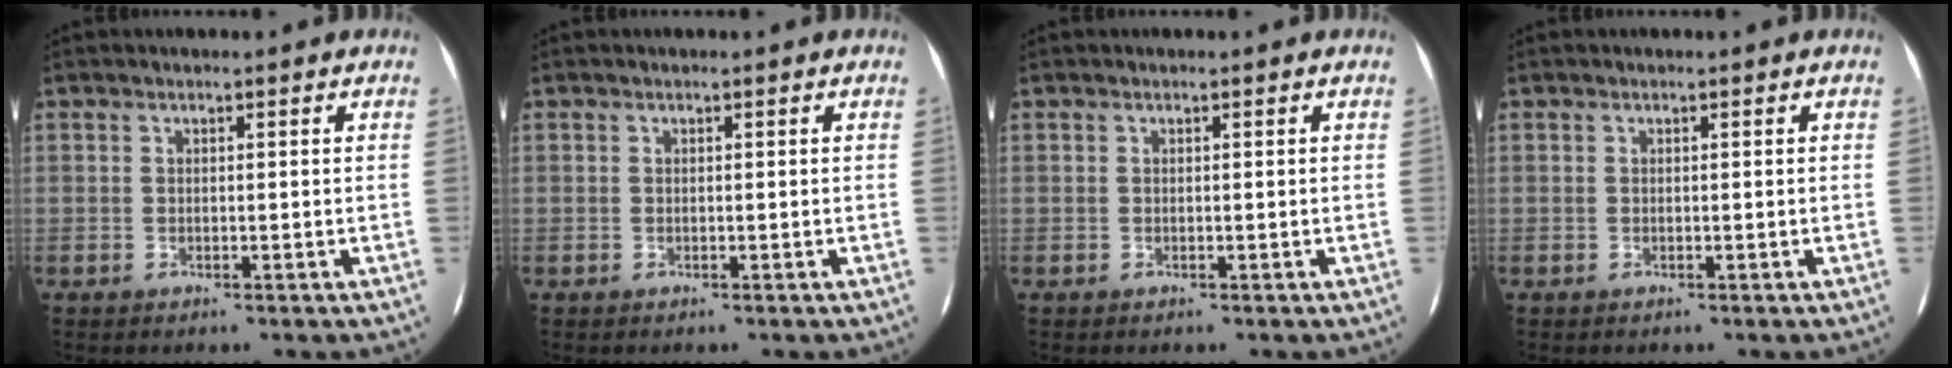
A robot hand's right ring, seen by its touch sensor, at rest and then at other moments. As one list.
[{"total": 0.0}, {"total": 0.0}, {"total": 0.0}]